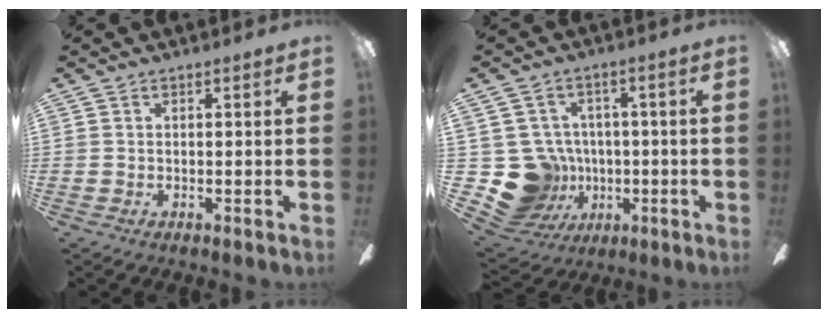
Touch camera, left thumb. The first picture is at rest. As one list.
[{"total": 14.3, "force": [-2.6, 13.1, 5.0], "torque": [-0.143, 0.009, -0.026]}]